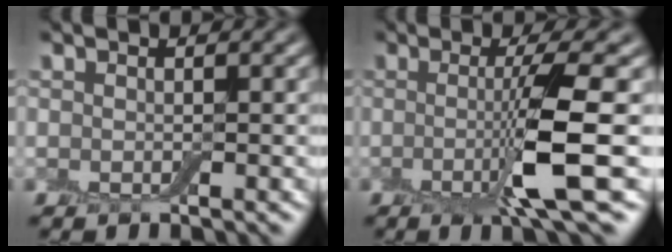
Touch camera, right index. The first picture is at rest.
{"total": 5.4, "force": [-0.8, 0.3, 5.3], "torque": [-0.094, -0.003, -0.023]}